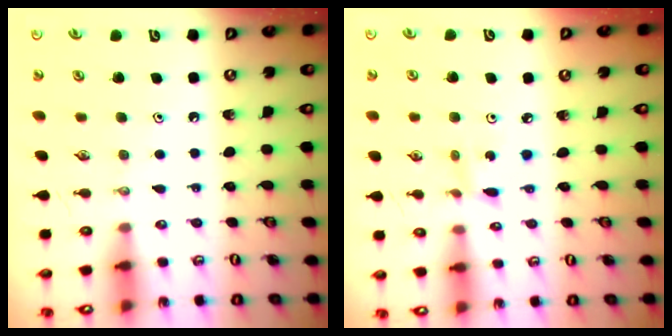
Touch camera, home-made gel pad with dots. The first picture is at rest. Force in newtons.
{"total": 2.0, "press": 2.0, "slide": 0.2}